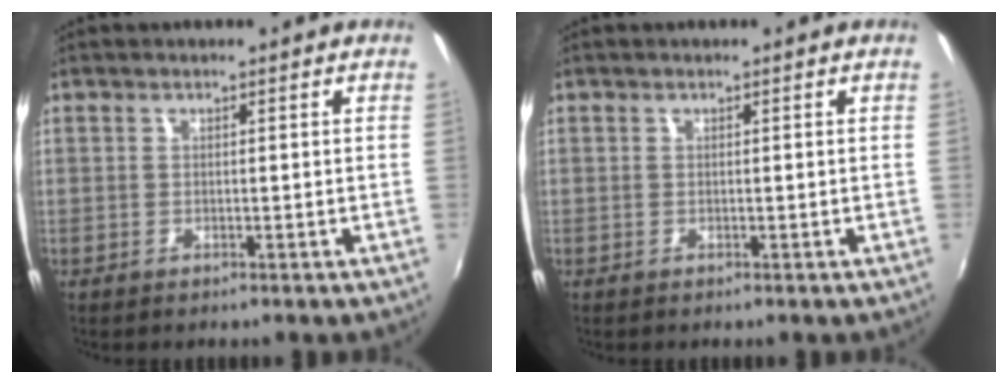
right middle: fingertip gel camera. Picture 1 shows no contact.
{"total": 0.0}